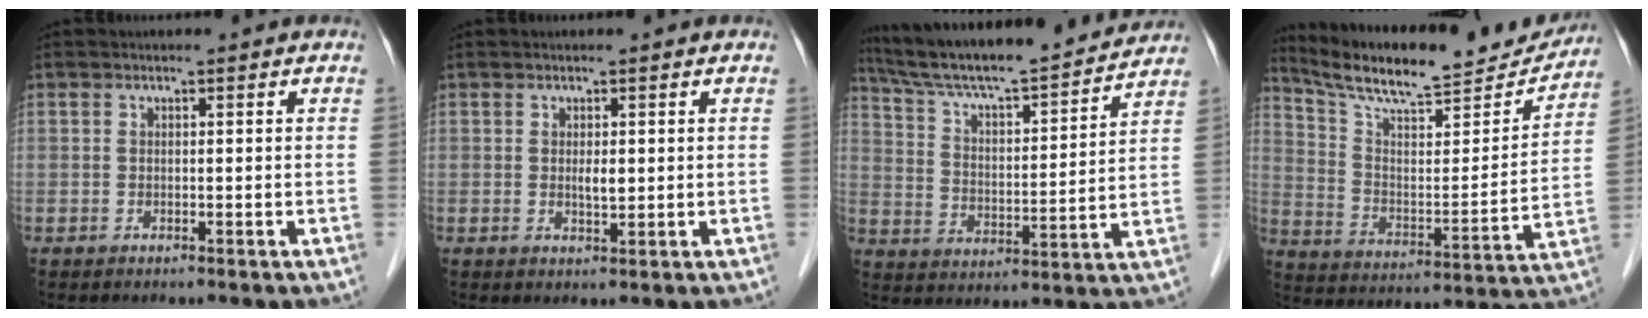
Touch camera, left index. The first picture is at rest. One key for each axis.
{"total": 1.5, "fx": 0.2, "fy": 0.5, "fz": 1.3, "tx": -0.025, "ty": -0.005, "tz": 0.005}
{"total": 19.1, "fx": 17.4, "fy": 1.1, "fz": 7.7, "tx": -0.137, "ty": 0.012, "tz": 0.272}
{"total": 20.3, "fx": 18.8, "fy": 3.0, "fz": 7.2, "tx": -0.126, "ty": -0.023, "tz": 0.283}